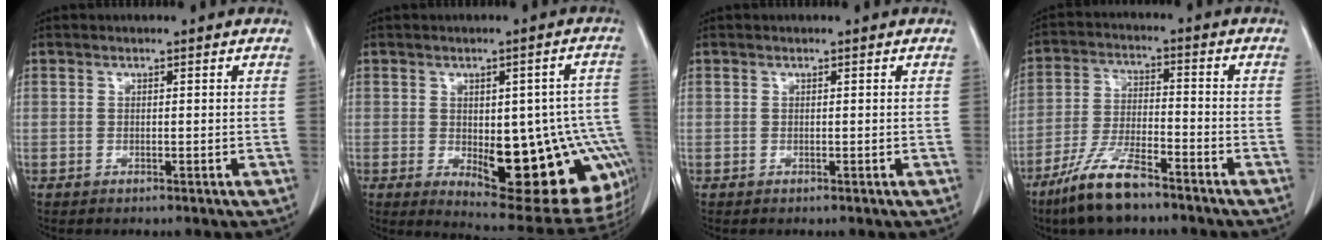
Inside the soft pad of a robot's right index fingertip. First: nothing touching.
{"total": 20.0, "force": [-4.7, 7.8, 17.7], "torque": [-0.152, 0.017, -0.036]}
{"total": 0.0}
{"total": 10.1, "force": [-7.4, 2.0, 6.6], "torque": [-0.139, -0.020, -0.143]}